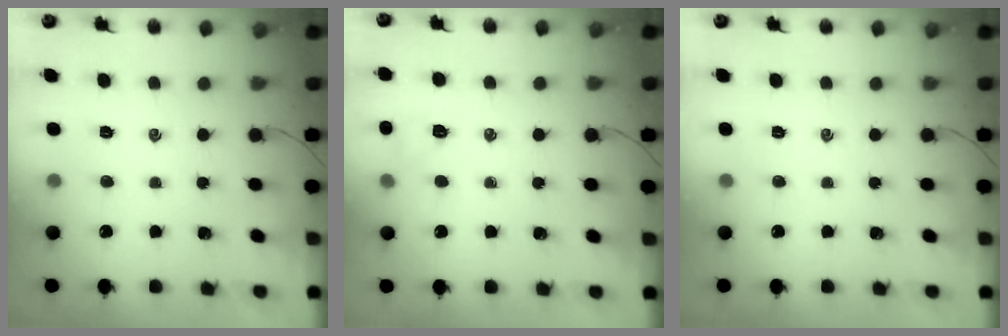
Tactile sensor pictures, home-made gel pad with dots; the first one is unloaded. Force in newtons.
{"total": 5.9, "press": 5.8, "slide": 1.1}
{"total": 0.0}